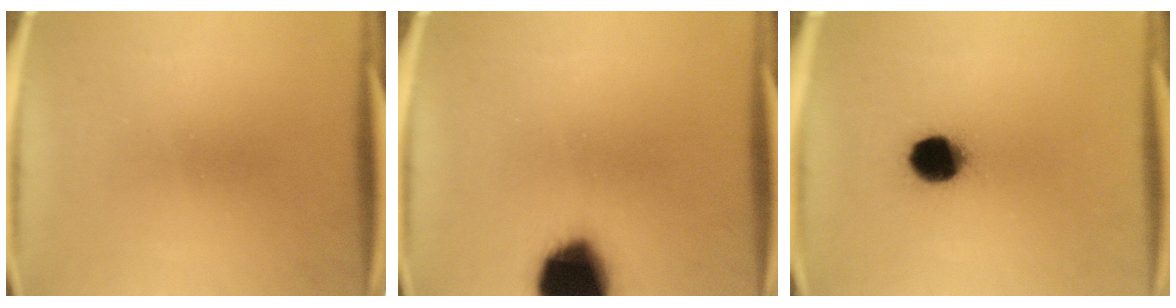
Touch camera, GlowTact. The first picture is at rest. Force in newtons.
{"total": 18.8}
{"total": 10.5}